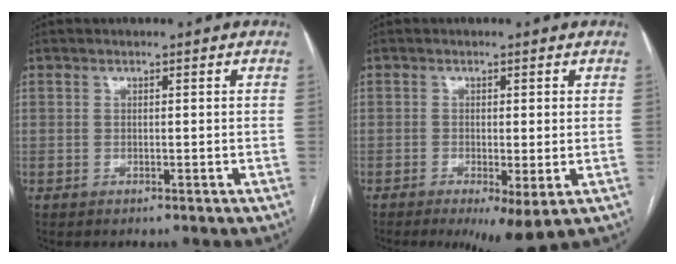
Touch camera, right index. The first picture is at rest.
{"total": 6.0, "force": [-2.6, 1.4, 5.2], "torque": [-0.068, -0.016, -0.034]}